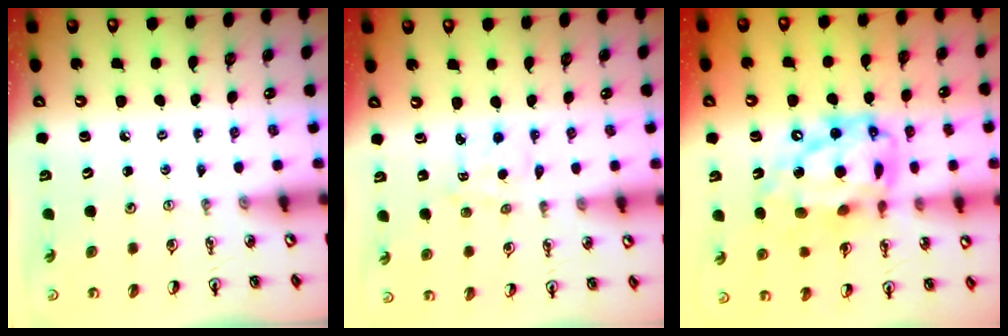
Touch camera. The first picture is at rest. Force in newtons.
{"total": 2.9, "press": 2.9, "slide": 0.4}
{"total": 20.8, "press": 20.7, "slide": 2.1}